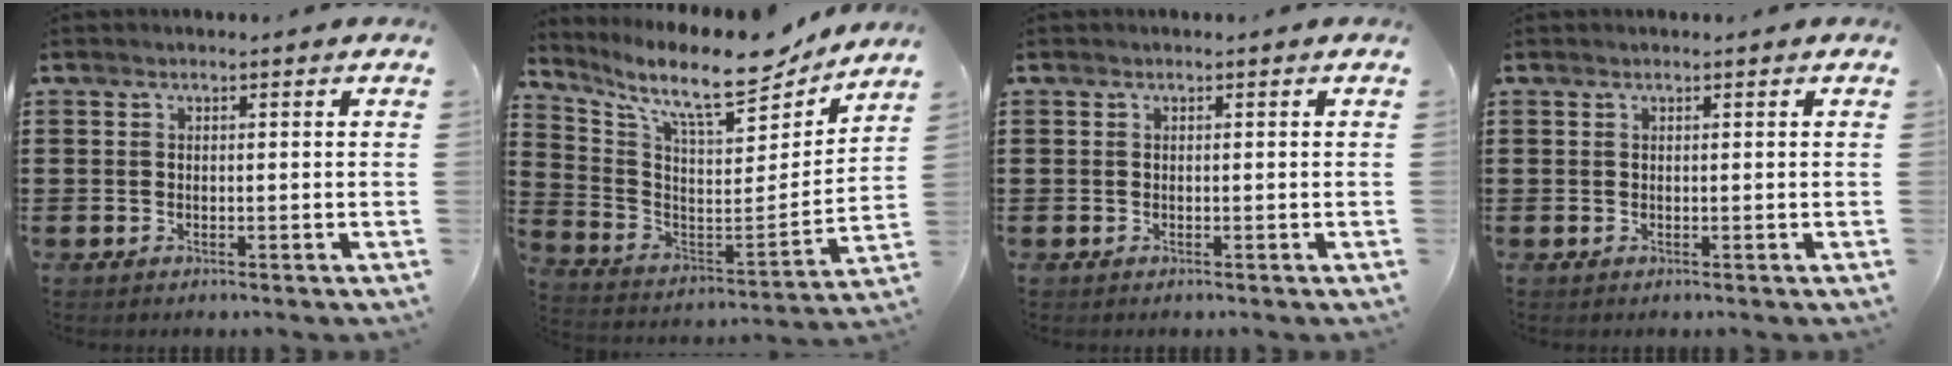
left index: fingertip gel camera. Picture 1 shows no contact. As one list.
[{"total": 11.5, "force": [9.6, 1.8, 6.2], "torque": [-0.145, -0.070, 0.158]}, {"total": 0.0}, {"total": 0.0}]